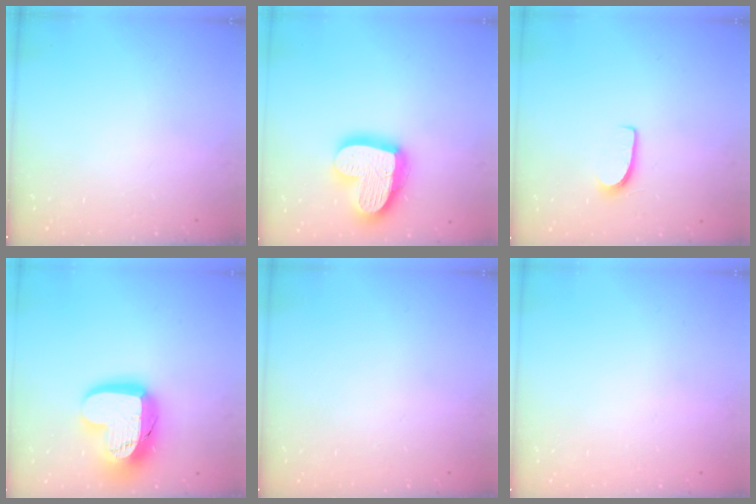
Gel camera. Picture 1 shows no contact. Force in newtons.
{"total": 21.1, "press": 21.0, "slide": 1.8}
{"total": 5.9, "press": 5.9, "slide": 0.4}
{"total": 18.9, "press": 18.8, "slide": 1.7}
{"total": 0.0}
{"total": 0.0}